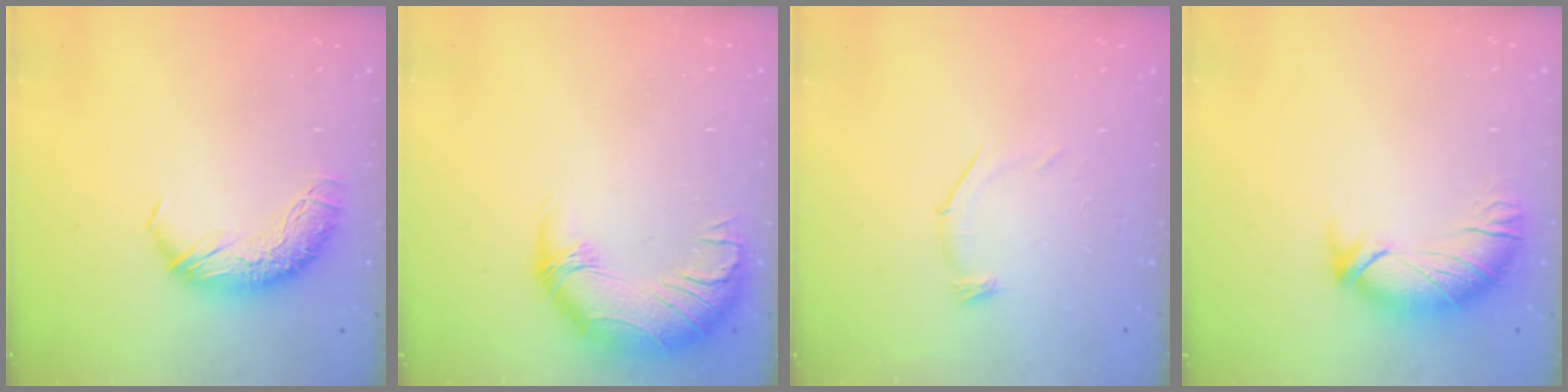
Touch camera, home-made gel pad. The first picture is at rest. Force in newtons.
{"total": 2.4, "press": 0.8, "slide": 2.3}
{"total": 6.9, "press": 6.8, "slide": 1.1}
{"total": 2.4, "press": 1.9, "slide": 1.5}